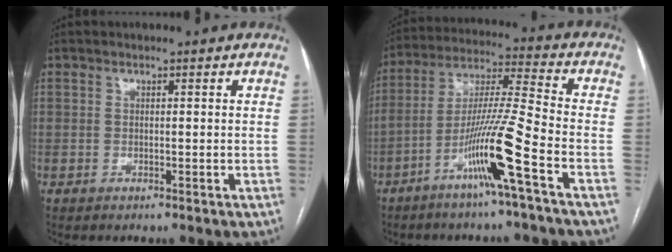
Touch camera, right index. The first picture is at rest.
{"total": 12.4, "force": [-6.1, -1.5, 10.6], "torque": [-0.203, -0.003, -0.118]}